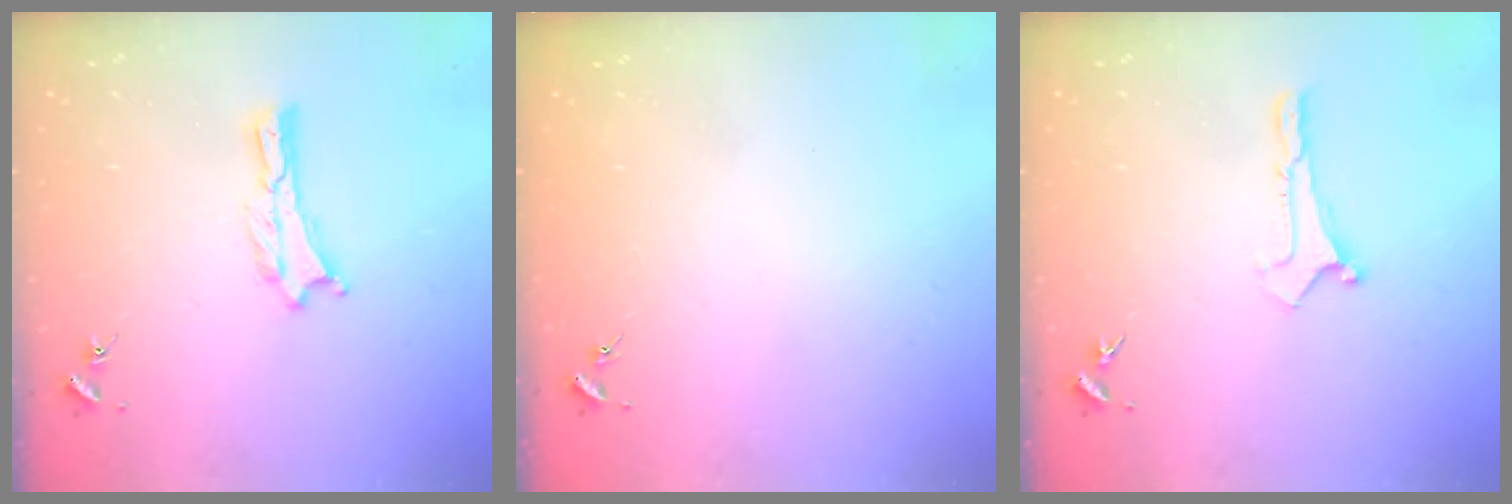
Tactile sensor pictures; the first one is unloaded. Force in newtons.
{"total": 0.0}
{"total": 0.0}